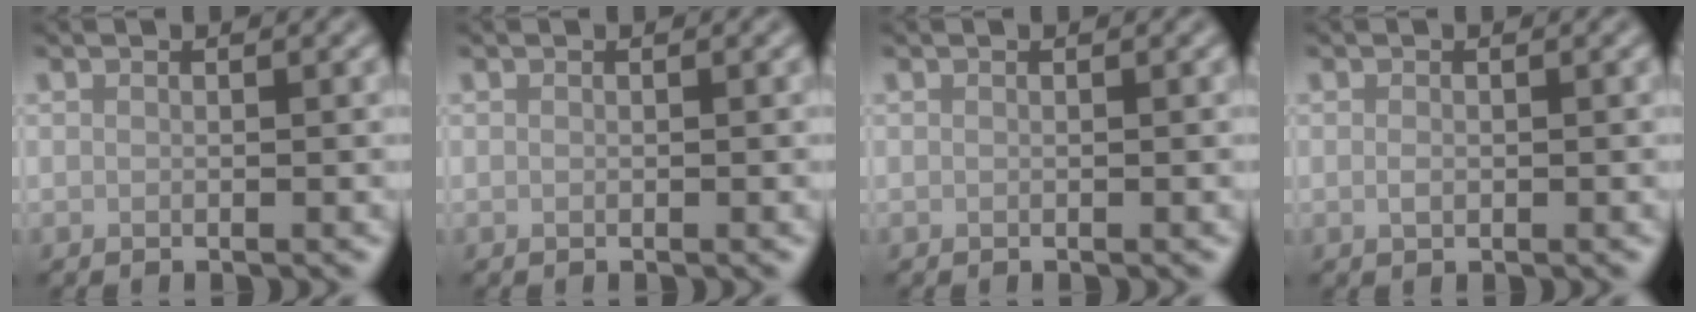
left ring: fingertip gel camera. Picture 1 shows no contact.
{"total": 0.0}
{"total": 0.0}
{"total": 0.7, "force": [0.0, 0.4, 0.5], "torque": [-0.013, -0.001, 0.000]}